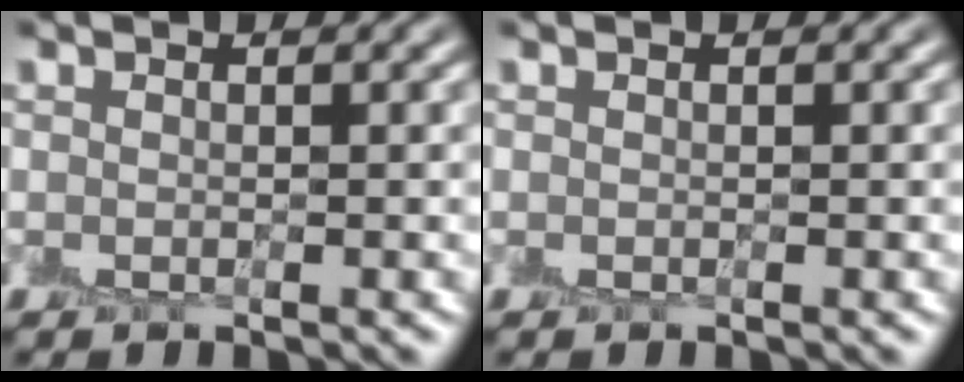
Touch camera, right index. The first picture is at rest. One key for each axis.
{"total": 0.0}